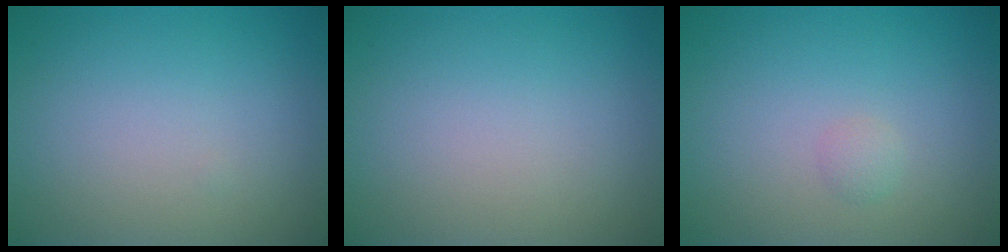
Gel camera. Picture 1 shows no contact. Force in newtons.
{"total": 0.0}
{"total": 0.7, "press": 0.7, "slide": 0.0}